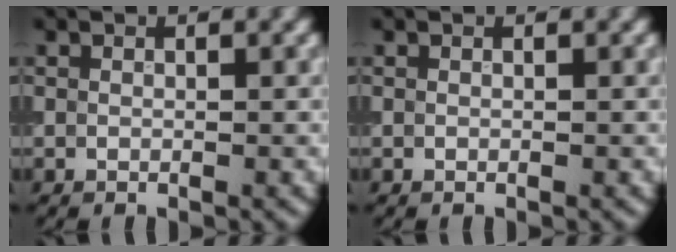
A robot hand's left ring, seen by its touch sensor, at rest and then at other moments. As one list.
[{"total": 0.0}]